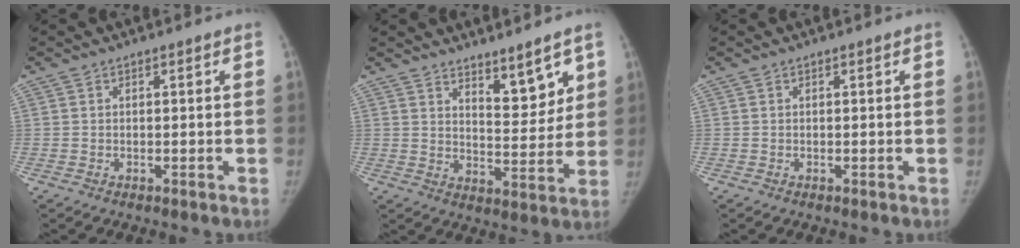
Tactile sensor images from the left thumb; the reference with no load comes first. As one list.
[{"total": 8.2, "force": [5.5, 3.0, 5.3], "torque": [-0.045, -0.049, 0.089]}, {"total": 0.0}]